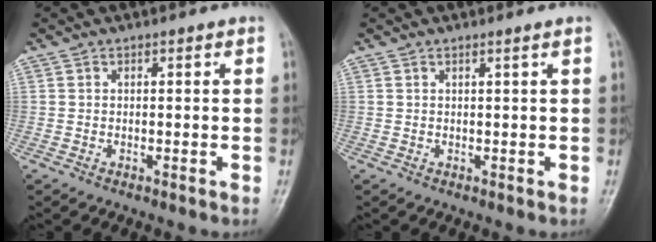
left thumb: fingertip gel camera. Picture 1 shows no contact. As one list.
[{"total": 0.8, "force": [0.3, -0.3, 0.6], "torque": [-0.019, -0.005, 0.009]}]